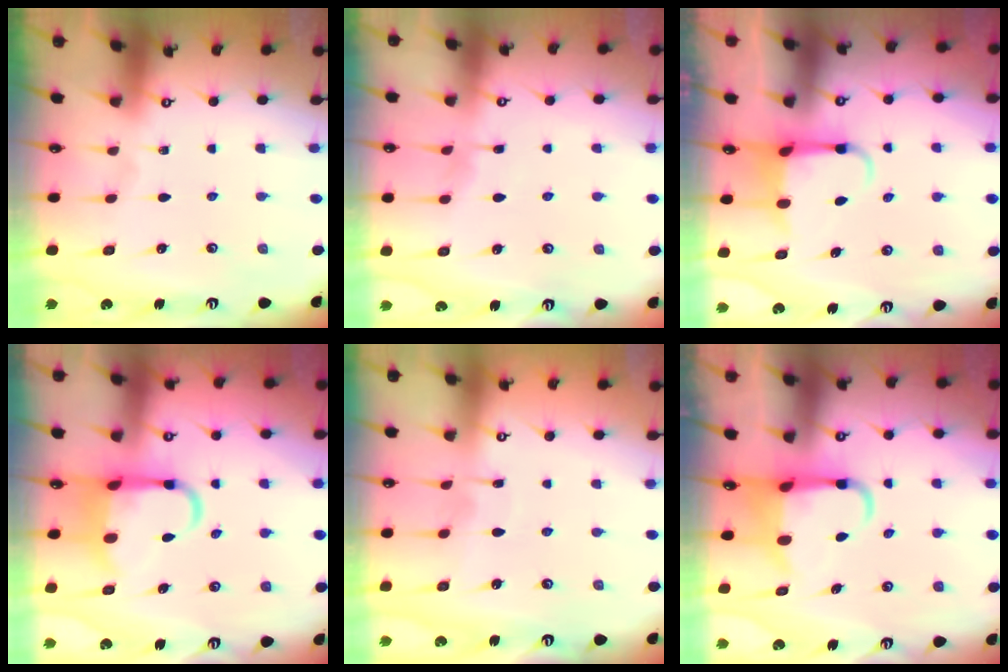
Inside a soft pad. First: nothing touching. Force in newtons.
{"total": 3.6, "press": 3.6, "slide": 0.3}
{"total": 3.7, "press": 3.6, "slide": 0.7}
{"total": 8.4, "press": 8.0, "slide": 2.5}
{"total": 4.1, "press": 4.1, "slide": 0.4}
{"total": 5.8, "press": 5.7, "slide": 1.1}